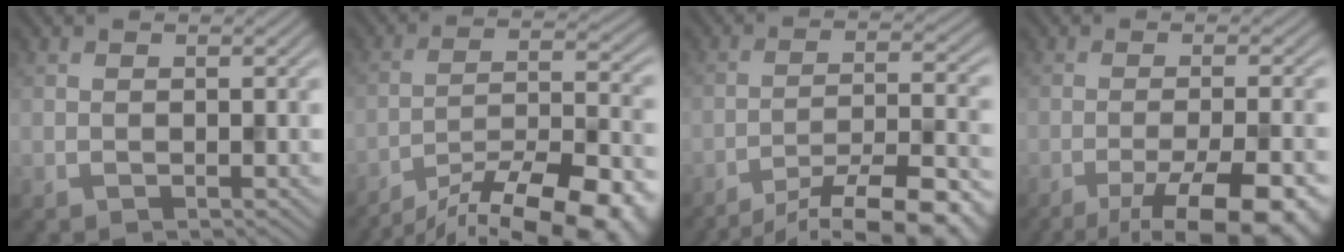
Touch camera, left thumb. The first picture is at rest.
{"total": 18.0, "force": [-14.7, 4.3, 9.4], "torque": [-0.124, -0.009, -0.214]}
{"total": 13.7, "force": [-10.9, 2.5, 7.9], "torque": [-0.128, -0.007, -0.158]}
{"total": 11.8, "force": [-7.2, 2.8, 8.9], "torque": [-0.130, -0.012, -0.090]}